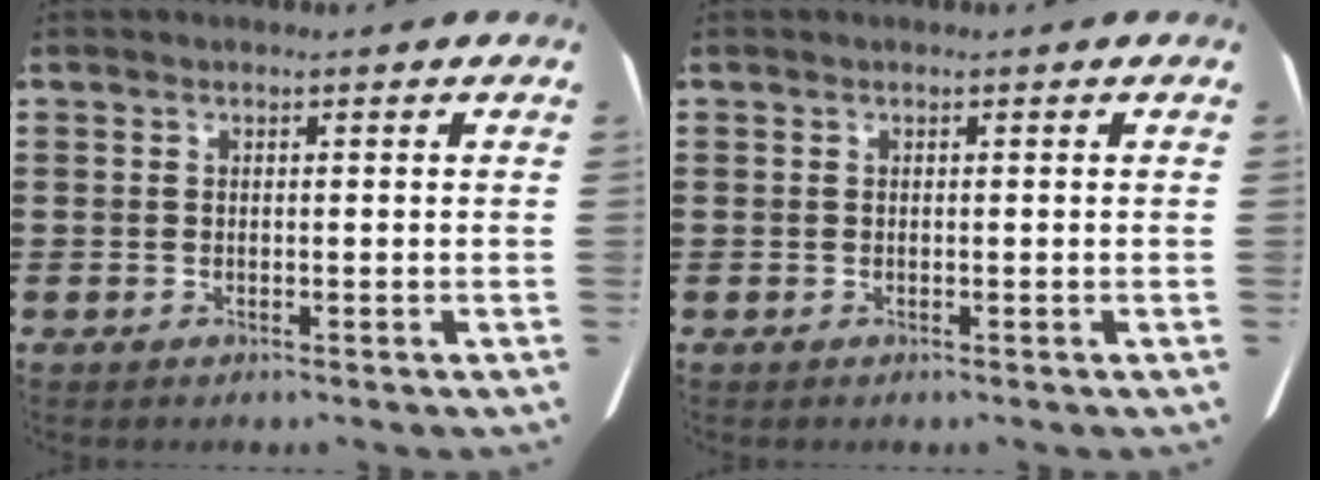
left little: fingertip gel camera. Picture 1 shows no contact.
{"total": 0.0}